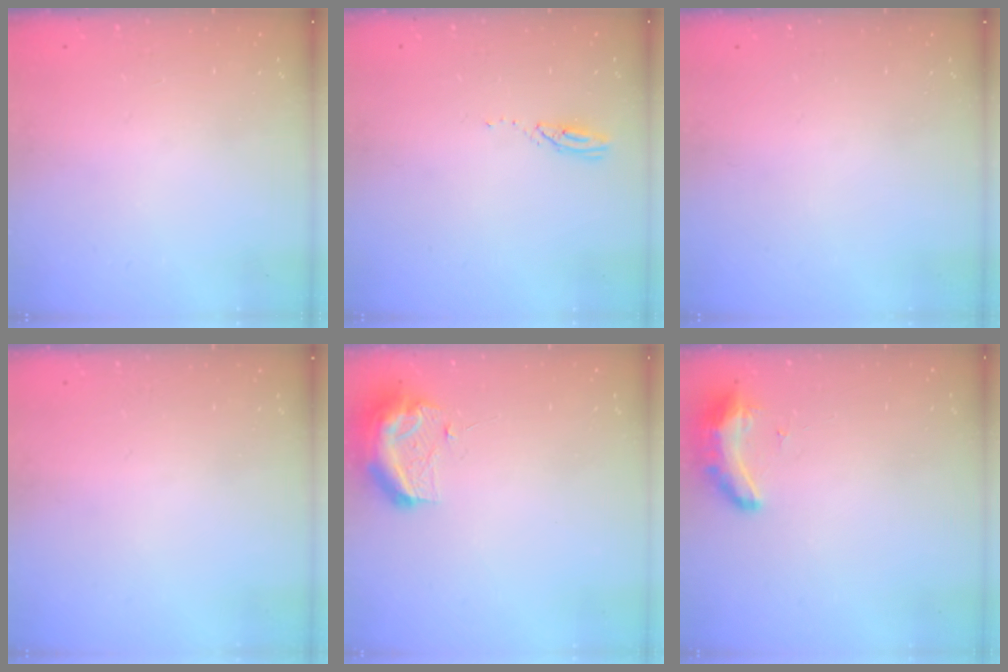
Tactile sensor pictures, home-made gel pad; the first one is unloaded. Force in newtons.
{"total": 3.0, "press": 3.0, "slide": 0.1}
{"total": 0.0}
{"total": 0.0}
{"total": 11.1, "press": 11.0, "slide": 1.2}
{"total": 11.5, "press": 9.6, "slide": 6.3}